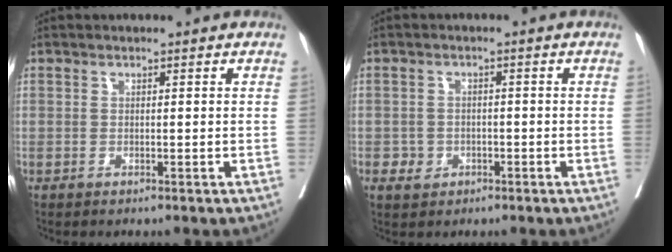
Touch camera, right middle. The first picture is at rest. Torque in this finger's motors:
{"motor_torque": [-0.31, -0.03, -0.07, -0.01]}